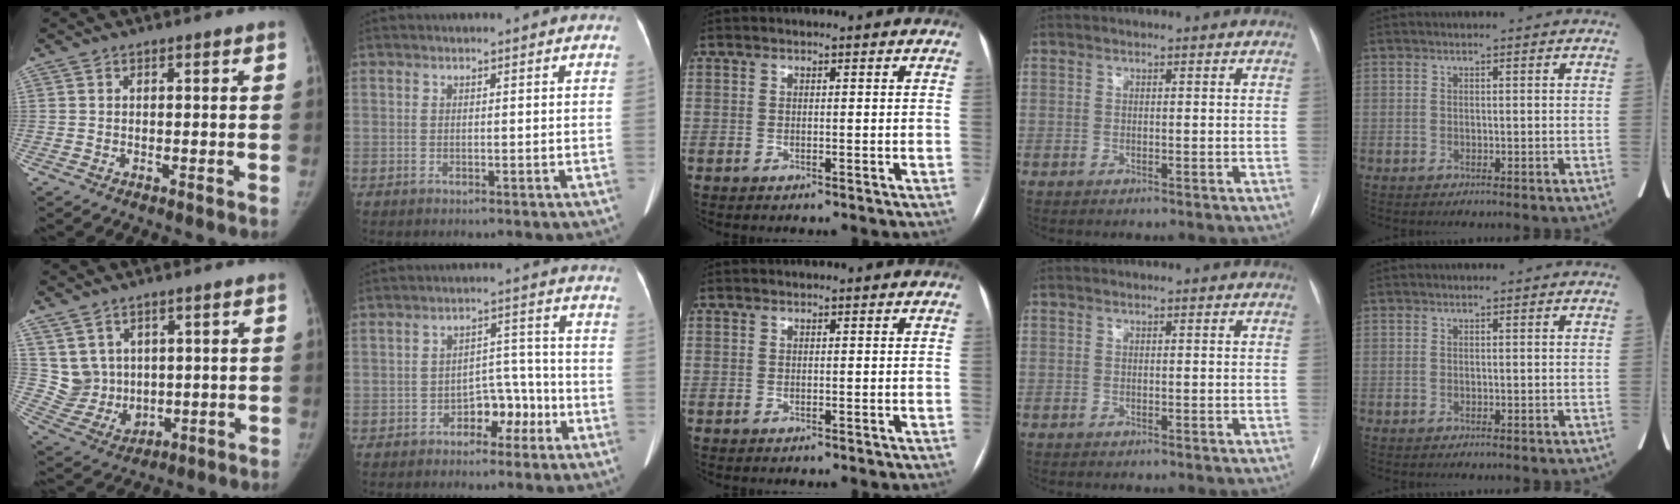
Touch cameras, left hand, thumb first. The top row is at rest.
{"thumb": {"total": 7.3, "force": [3.1, 6.1, 2.3], "torque": [-0.020, -0.029, 0.083]}, "index": {"total": 5.1, "force": [-3.0, 2.7, 3.0], "torque": [-0.037, 0.023, -0.046]}}